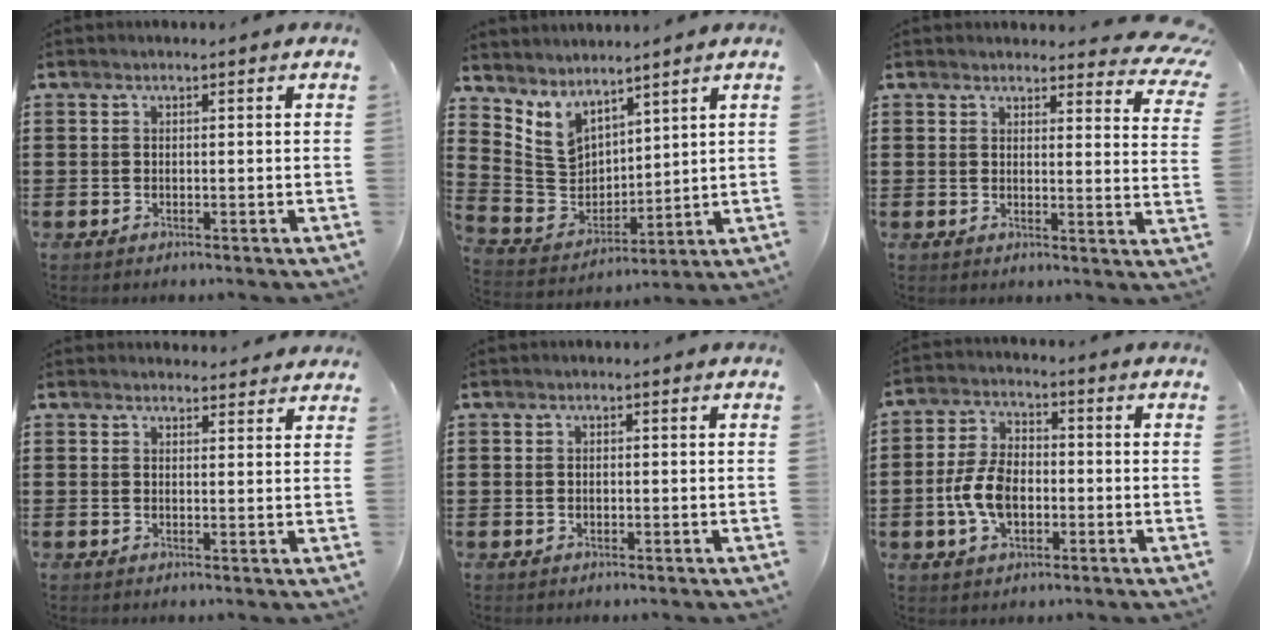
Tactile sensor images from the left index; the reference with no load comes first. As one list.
[{"total": 6.2, "force": [4.7, 3.8, 1.6], "torque": [-0.069, -0.031, 0.090]}, {"total": 4.0, "force": [3.7, 0.5, 1.3], "torque": [-0.025, -0.017, 0.066]}, {"total": 2.1, "force": [2.0, 0.4, 0.0], "torque": [0.002, -0.007, 0.038]}, {"total": 1.0, "force": [-0.4, 0.8, 0.4], "torque": [-0.010, 0.003, -0.011]}, {"total": 7.7, "force": [-1.7, 4.6, 5.9], "torque": [-0.145, 0.001, -0.040]}]